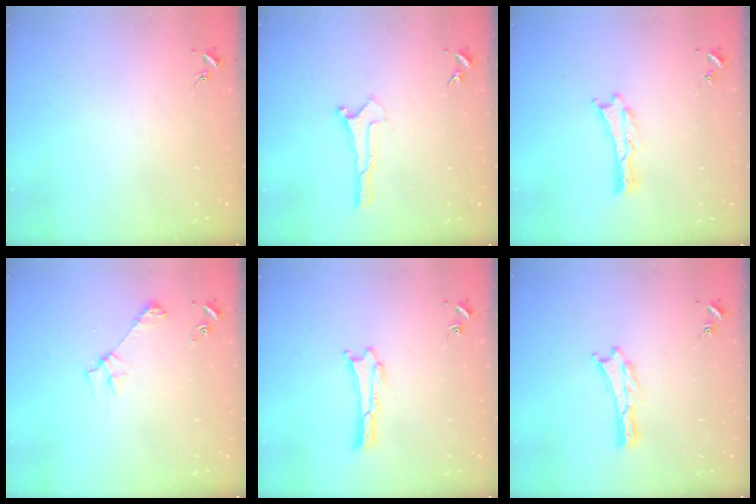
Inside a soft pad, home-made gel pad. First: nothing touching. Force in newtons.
{"total": 0.0}
{"total": 0.0}
{"total": 3.6, "press": 3.6, "slide": 0.3}
{"total": 0.0}
{"total": 0.0}